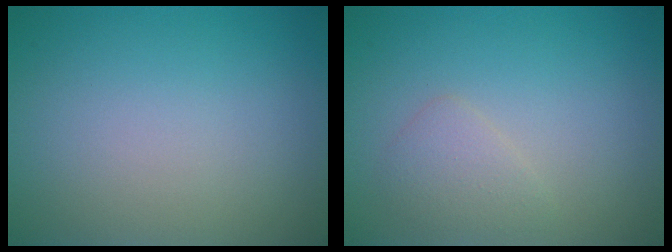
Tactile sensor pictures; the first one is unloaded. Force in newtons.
{"total": 1.7, "press": 1.7, "slide": 0.1}